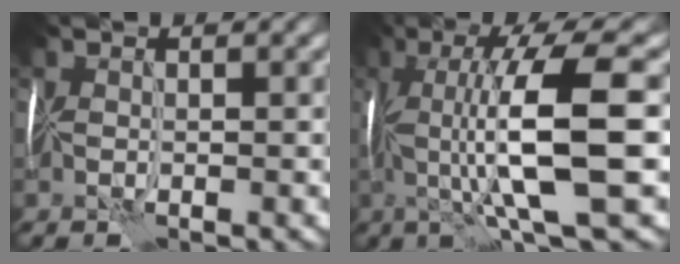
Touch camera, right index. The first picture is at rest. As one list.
[{"total": 9.4, "force": [-0.5, 1.9, 9.2], "torque": [-0.164, 0.030, 0.003]}]